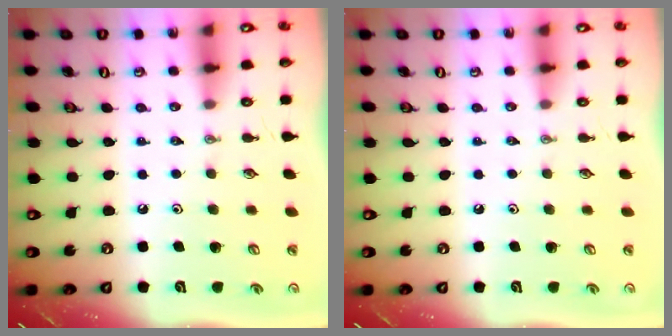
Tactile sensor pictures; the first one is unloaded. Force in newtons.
{"total": 0.0}